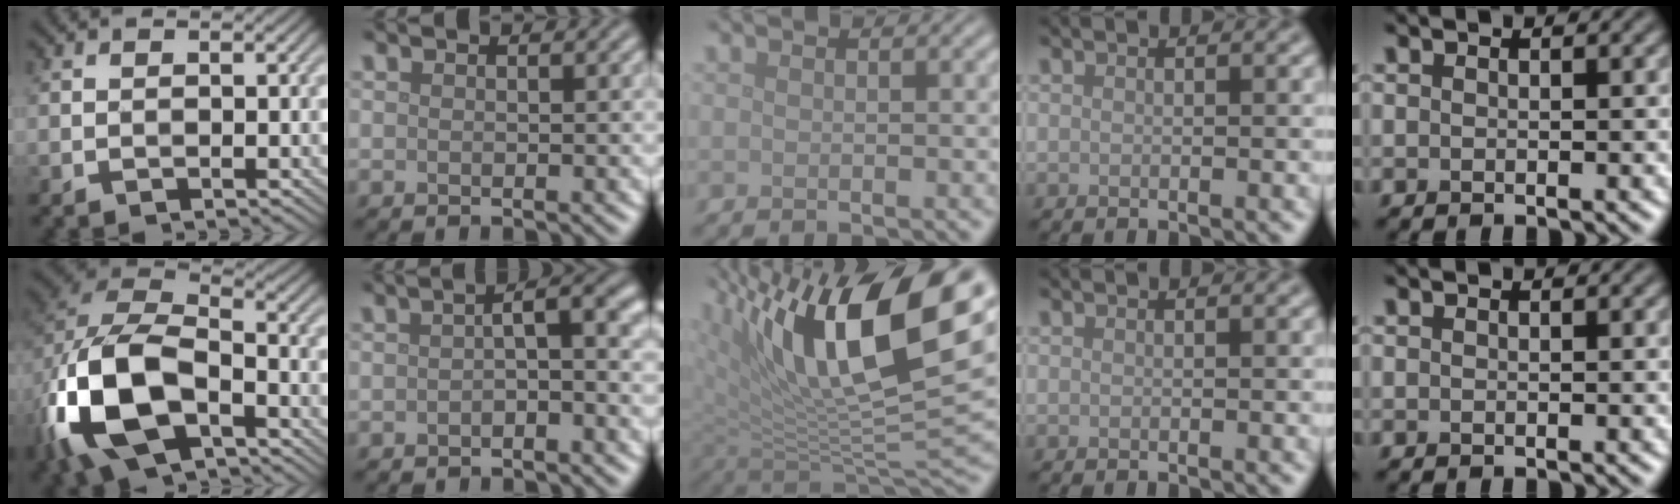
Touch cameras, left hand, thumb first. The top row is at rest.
{"thumb": {"total": 15.1, "force": [-5.2, 9.2, 10.8], "torque": [-0.268, -0.033, -0.094]}, "index": {"total": 3.0, "force": [-0.3, 0.7, 2.9], "torque": [-0.044, 0.012, -0.009]}, "middle": {"total": 17.1, "force": [7.9, 7.3, 13.3], "torque": [-0.223, 0.013, 0.140]}}